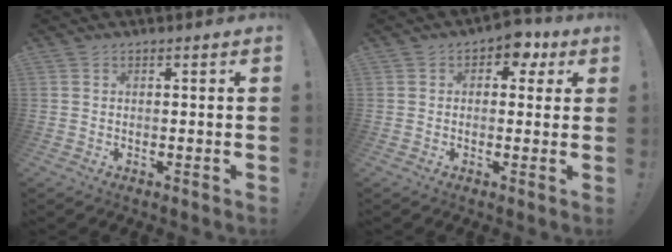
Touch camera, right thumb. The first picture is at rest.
{"total": 5.1, "force": [1.7, 3.7, 2.9], "torque": [-0.027, -0.008, 0.027]}